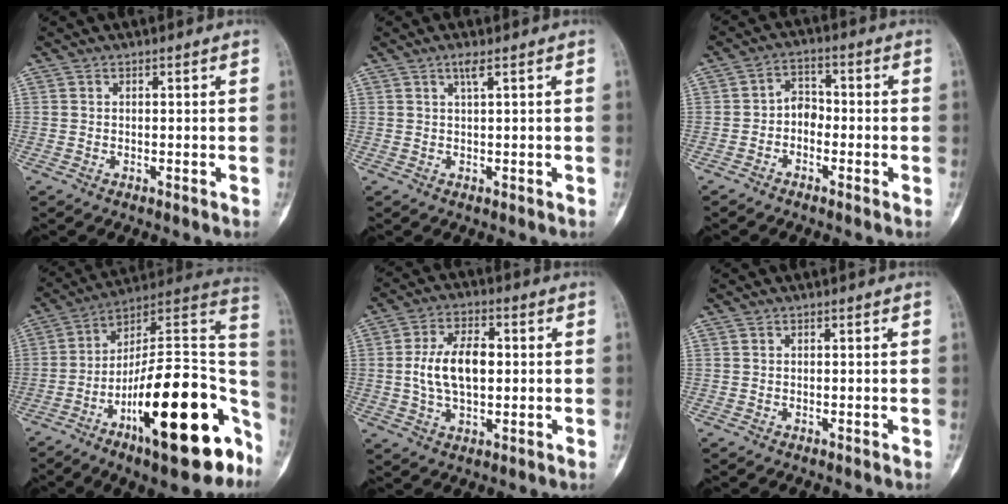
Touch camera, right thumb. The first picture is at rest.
{"total": 1.7, "force": [0.8, 0.0, 1.4], "torque": [-0.031, 0.000, 0.016]}
{"total": 4.1, "force": [-1.4, 3.0, 2.4], "torque": [-0.021, 0.024, -0.039]}
{"total": 27.7, "force": [-11.1, 9.3, 23.6], "torque": [-0.285, 0.071, -0.166]}
{"total": 10.2, "force": [0.1, 5.5, 8.5], "torque": [-0.159, 0.013, 0.001]}
{"total": 0.0}